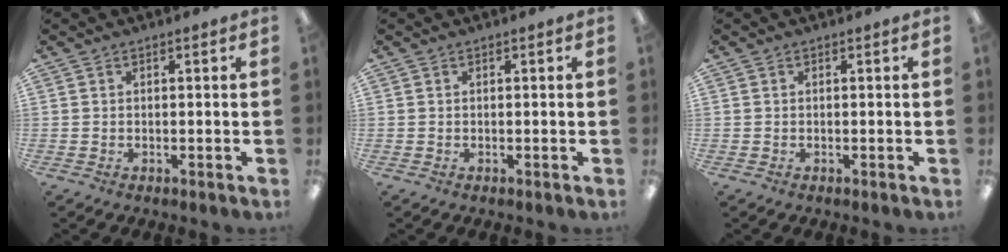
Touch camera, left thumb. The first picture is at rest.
{"total": 0.0}
{"total": 0.0}